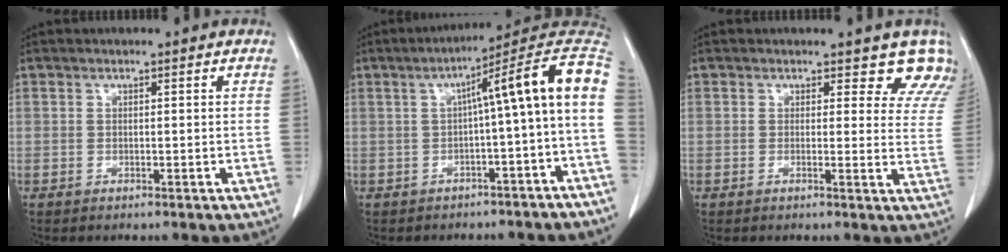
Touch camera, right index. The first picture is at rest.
{"total": 12.2, "force": [-0.3, -0.2, 12.2], "torque": [-0.161, 0.044, -0.015]}
{"total": 7.0, "force": [6.2, 2.8, 1.4], "torque": [0.027, -0.020, 0.030]}